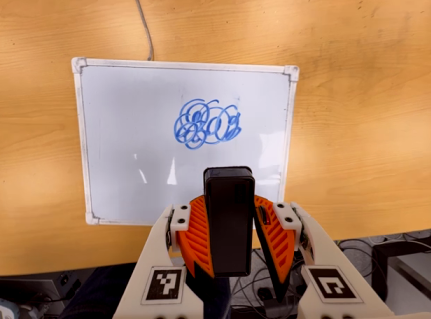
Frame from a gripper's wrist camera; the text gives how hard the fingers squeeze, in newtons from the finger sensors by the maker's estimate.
{"total": 6.5, "left": 6.6, "right": 6.5}